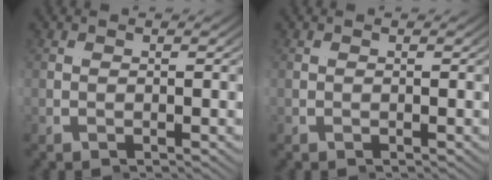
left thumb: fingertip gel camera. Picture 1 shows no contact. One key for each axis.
{"total": 0.0}